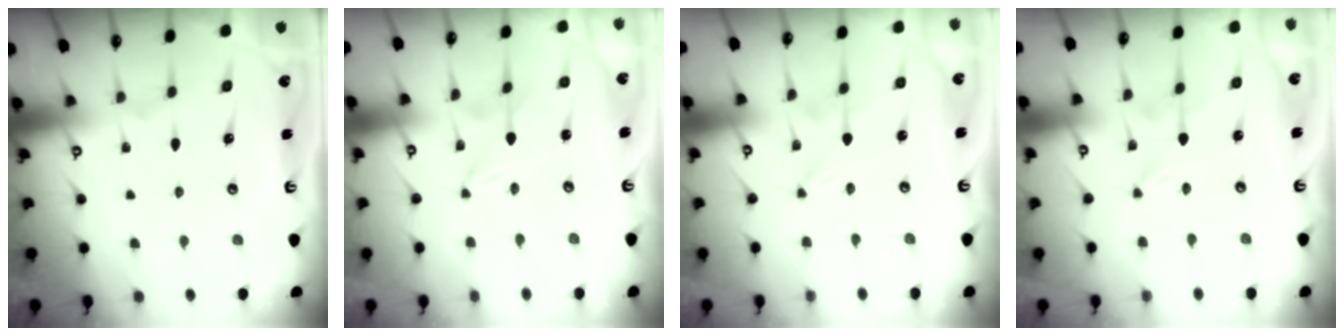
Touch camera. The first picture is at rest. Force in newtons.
{"total": 0.0}
{"total": 0.0}
{"total": 0.0}